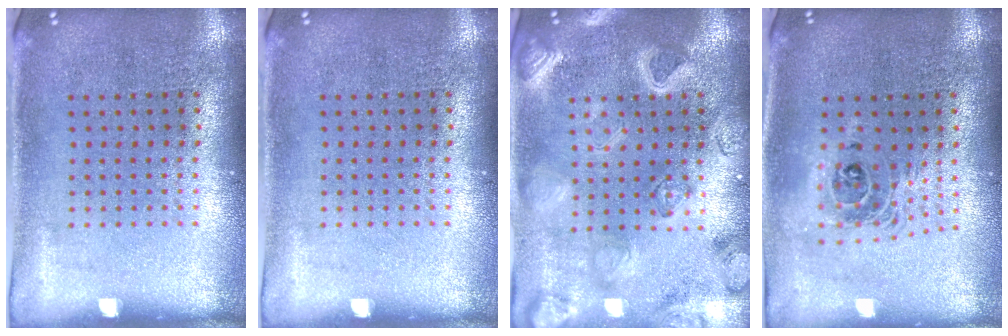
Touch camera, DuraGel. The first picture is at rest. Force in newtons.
{"total": 0.0}
{"total": 3.1, "press": 3.0, "slide": 0.7}
{"total": 1.7, "press": 1.4, "slide": 1.0}